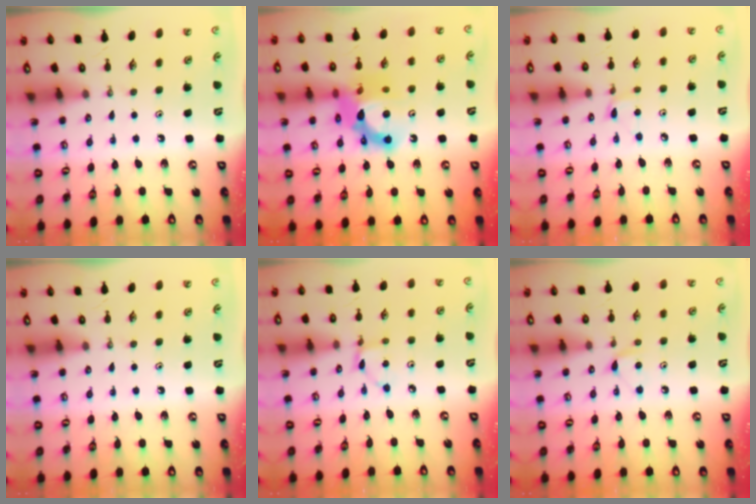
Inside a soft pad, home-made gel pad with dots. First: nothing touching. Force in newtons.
{"total": 14.9, "press": 14.9, "slide": 1.1}
{"total": 3.3, "press": 3.3, "slide": 0.4}
{"total": 0.0}
{"total": 2.9, "press": 2.9, "slide": 0.2}
{"total": 5.8, "press": 5.8, "slide": 0.7}